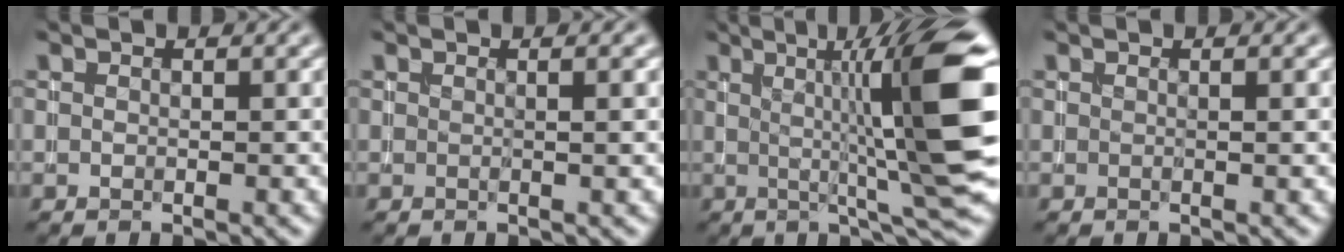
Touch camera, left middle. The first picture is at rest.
{"total": 1.5, "force": [0.3, 0.5, 1.4], "torque": [-0.015, -0.001, -0.004]}
{"total": 12.0, "force": [1.7, 1.9, 11.8], "torque": [-0.149, 0.008, 0.024]}
{"total": 0.9, "force": [0.1, 0.3, 0.8], "torque": [-0.009, 0.000, -0.002]}